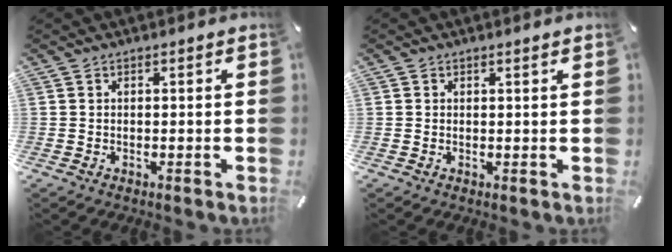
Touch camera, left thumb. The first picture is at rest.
{"total": 0.0}